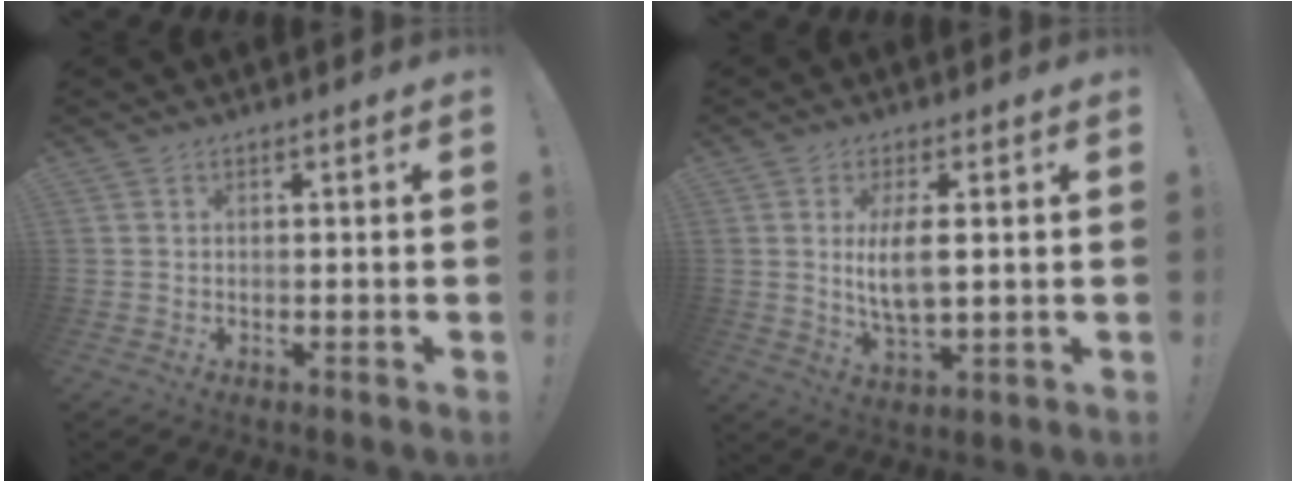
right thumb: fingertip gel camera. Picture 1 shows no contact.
{"total": 8.0, "force": [1.3, 2.8, 7.4], "torque": [-0.144, -0.015, 0.017]}